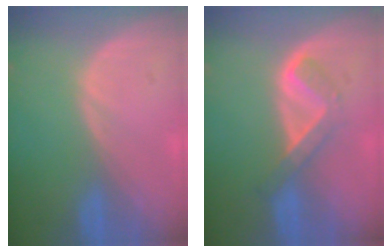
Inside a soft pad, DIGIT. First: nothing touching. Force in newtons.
{"total": 5.3, "press": 4.6, "slide": 2.7}